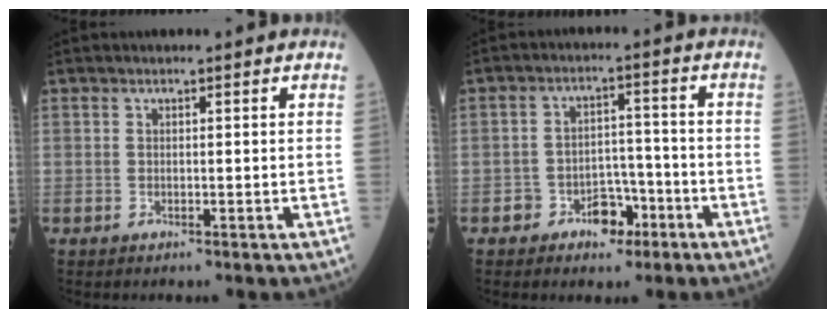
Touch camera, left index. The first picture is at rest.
{"total": 5.3, "force": [-3.1, 3.5, 2.7], "torque": [-0.041, 0.018, -0.047]}